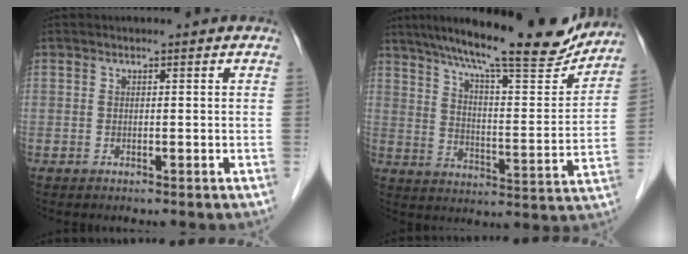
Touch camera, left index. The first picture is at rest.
{"total": 20.4, "force": [17.7, 2.2, 9.8], "torque": [-0.160, -0.016, 0.250]}